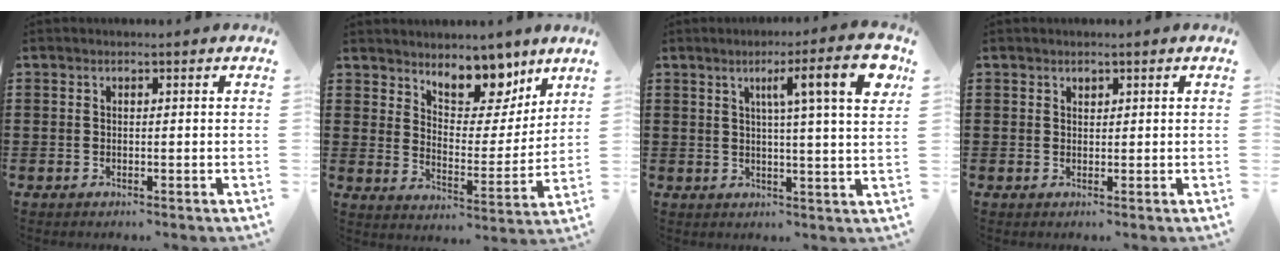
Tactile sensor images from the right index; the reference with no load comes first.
{"total": 9.5, "force": [7.8, 4.3, 3.3], "torque": [-0.063, -0.052, 0.140]}
{"total": 10.2, "force": [4.0, 0.6, 9.3], "torque": [-0.154, -0.003, 0.055]}
{"total": 0.8, "force": [0.6, 0.5, 0.2], "torque": [-0.005, 0.000, 0.013]}